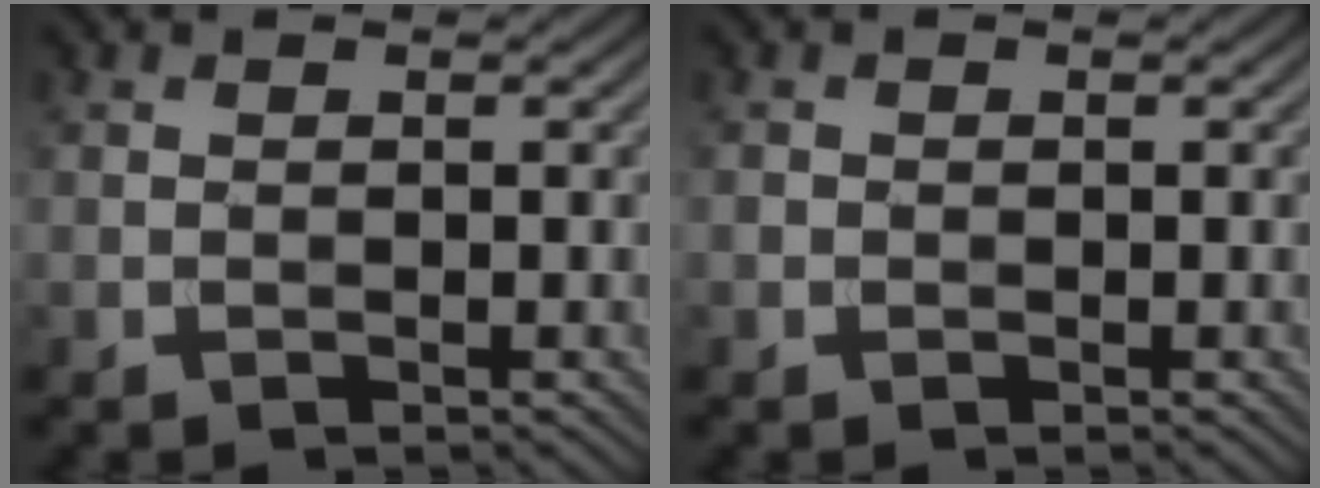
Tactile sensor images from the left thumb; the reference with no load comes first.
{"total": 0.7, "force": [-0.2, 0.6, 0.1], "torque": [-0.001, -0.004, -0.006]}